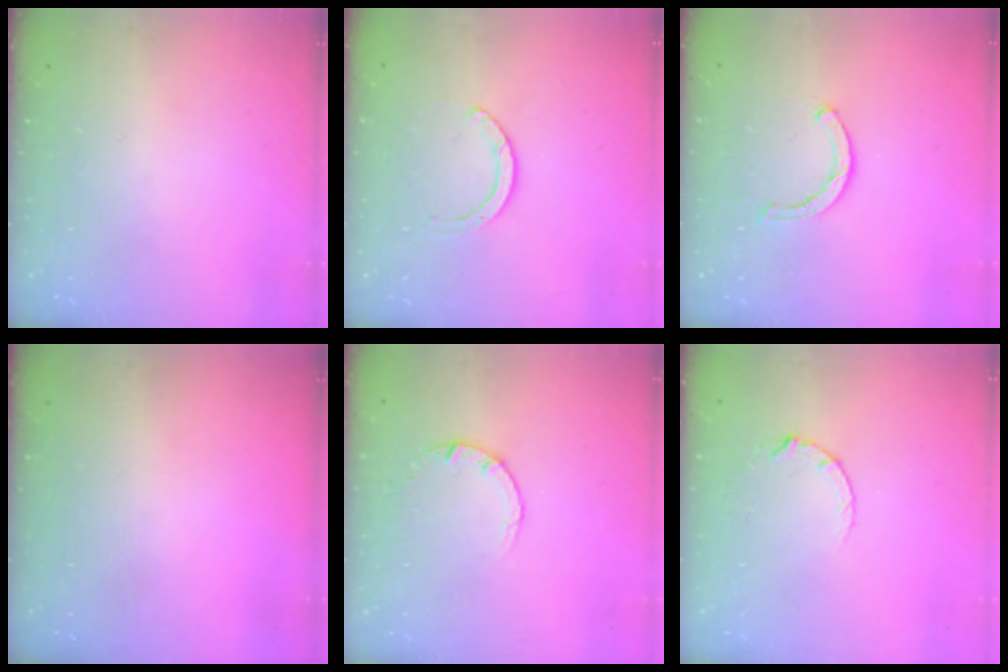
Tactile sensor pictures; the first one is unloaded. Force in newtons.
{"total": 3.5, "press": 3.5, "slide": 0.1}
{"total": 3.1, "press": 3.0, "slide": 0.6}
{"total": 0.0}
{"total": 2.5, "press": 2.5, "slide": 0.2}
{"total": 3.7, "press": 3.7, "slide": 0.5}